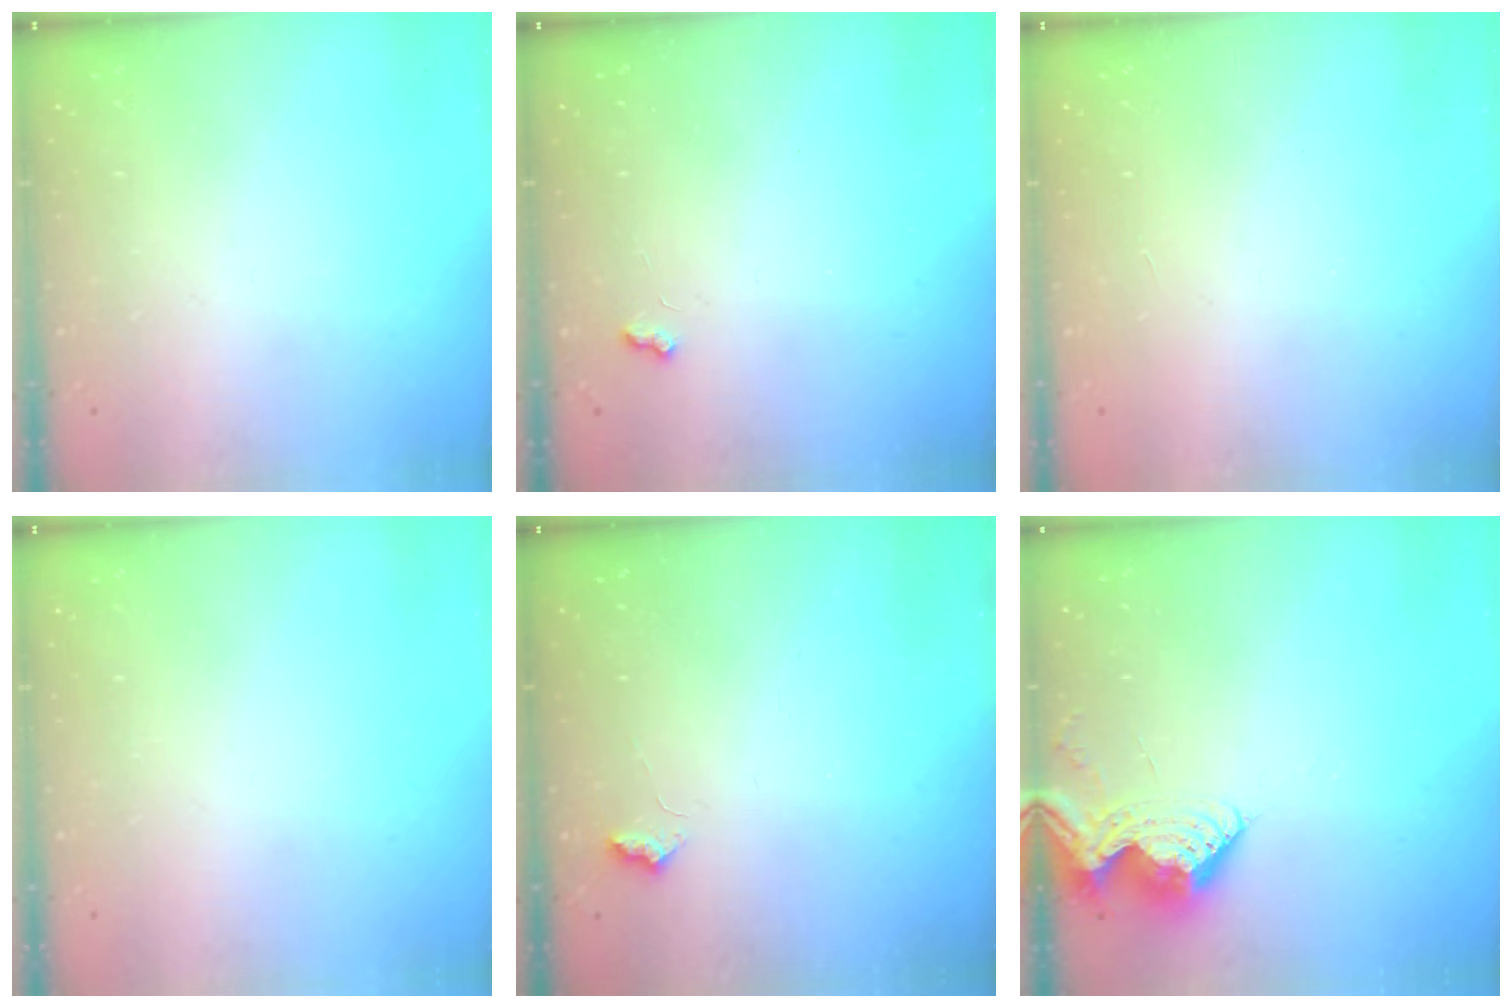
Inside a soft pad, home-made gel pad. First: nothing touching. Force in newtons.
{"total": 1.8, "press": 1.8, "slide": 0.4}
{"total": 1.2, "press": 1.1, "slide": 0.2}
{"total": 0.0}
{"total": 2.8, "press": 2.7, "slide": 0.6}
{"total": 9.6, "press": 9.6, "slide": 1.0}